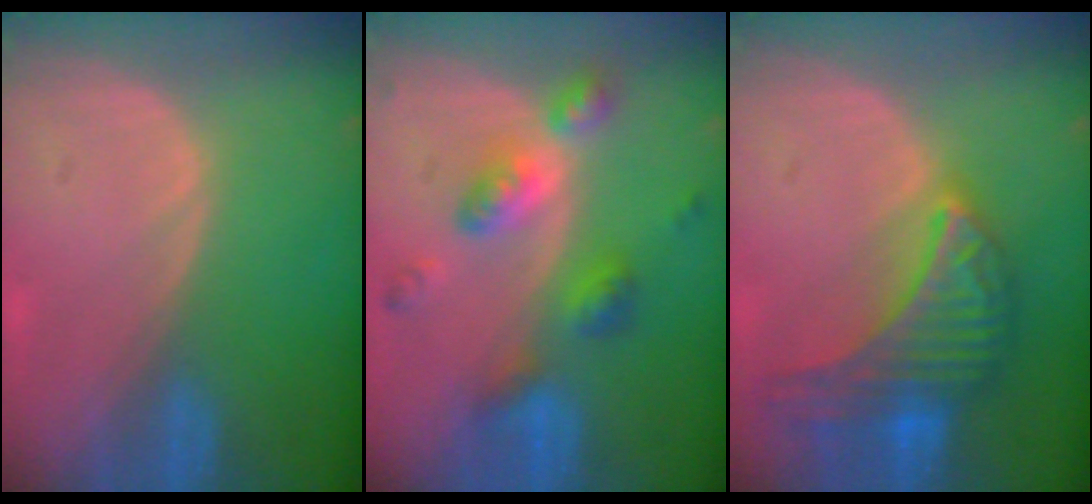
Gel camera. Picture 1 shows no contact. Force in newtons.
{"total": 7.4, "press": 7.4, "slide": 0.5}
{"total": 9.8, "press": 9.8, "slide": 0.6}